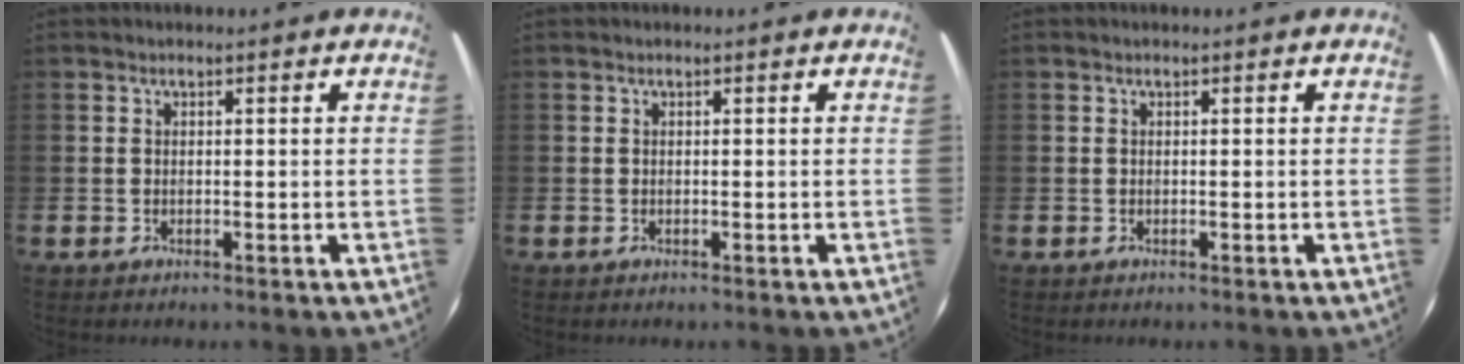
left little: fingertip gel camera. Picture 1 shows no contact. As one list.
[{"total": 0.0}, {"total": 0.0}]